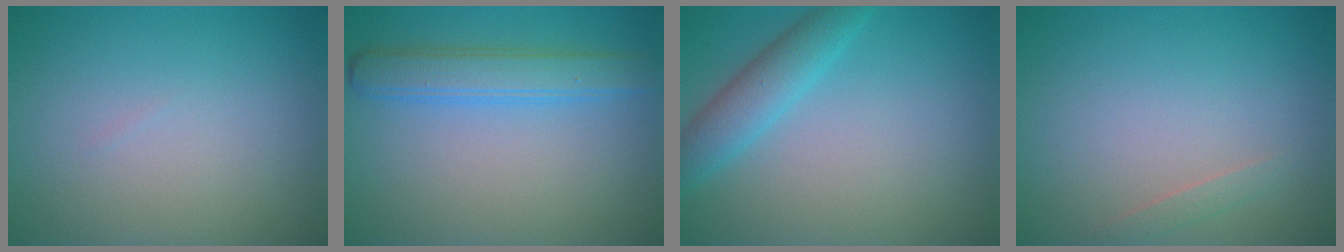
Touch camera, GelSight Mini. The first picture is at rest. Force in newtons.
{"total": 3.6, "press": 3.6, "slide": 0.3}
{"total": 3.3, "press": 3.3, "slide": 0.1}
{"total": 0.9, "press": 0.9, "slide": 0.0}